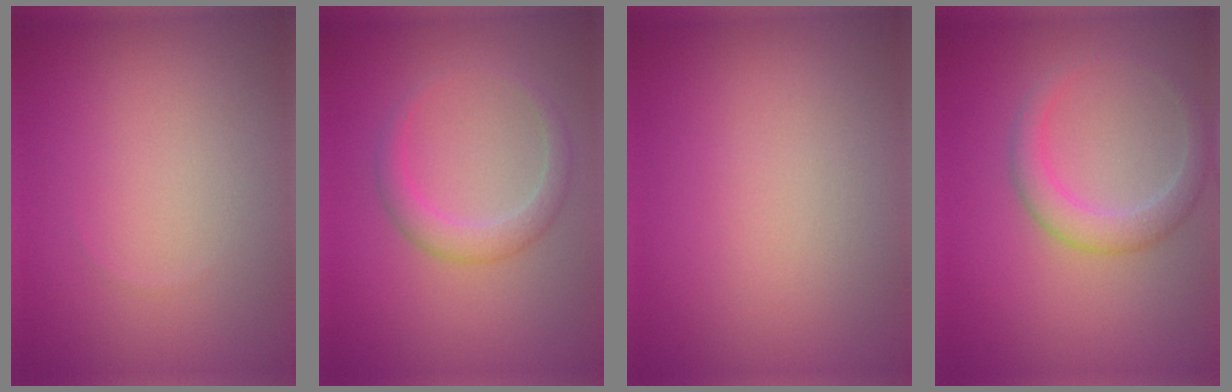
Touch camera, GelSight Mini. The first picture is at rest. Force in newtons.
{"total": 2.3, "press": 2.3, "slide": 0.1}
{"total": 0.0}
{"total": 2.8, "press": 2.8, "slide": 0.0}